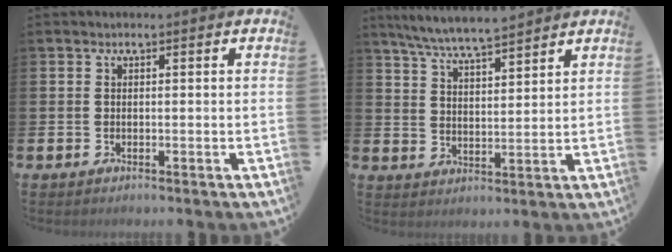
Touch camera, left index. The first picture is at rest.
{"total": 6.4, "force": [6.1, 0.2, 1.8], "torque": [-0.059, -0.029, 0.111]}